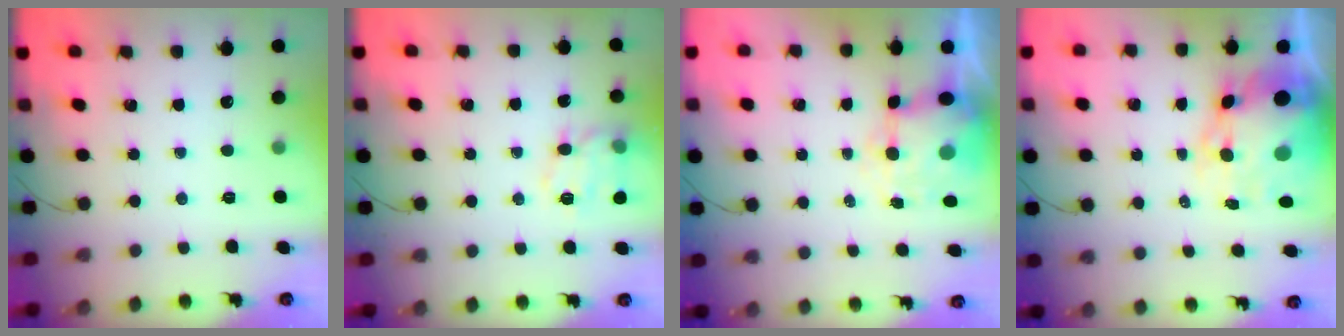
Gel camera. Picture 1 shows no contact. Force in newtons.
{"total": 12.9, "press": 12.9, "slide": 0.6}
{"total": 7.7, "press": 7.5, "slide": 1.8}
{"total": 13.3, "press": 12.9, "slide": 3.1}